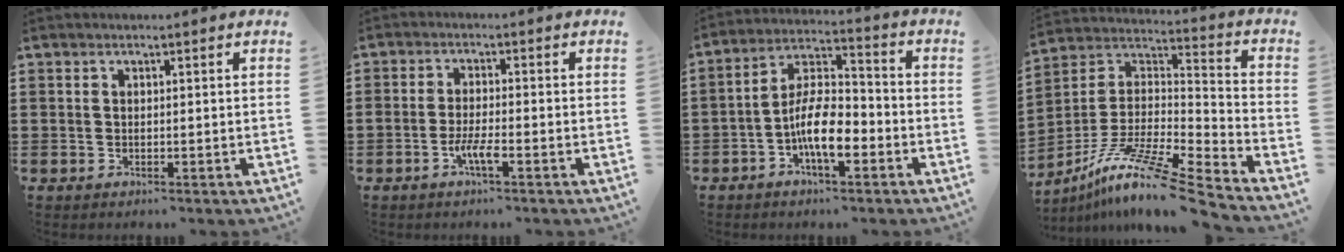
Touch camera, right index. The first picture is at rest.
{"total": 3.5, "force": [-1.8, 0.5, 2.9], "torque": [-0.062, -0.004, -0.036]}
{"total": 9.2, "force": [-3.7, 3.5, 7.7], "torque": [-0.154, 0.006, -0.069]}
{"total": 12.5, "force": [-9.4, -0.2, 8.3], "torque": [-0.152, -0.002, -0.180]}